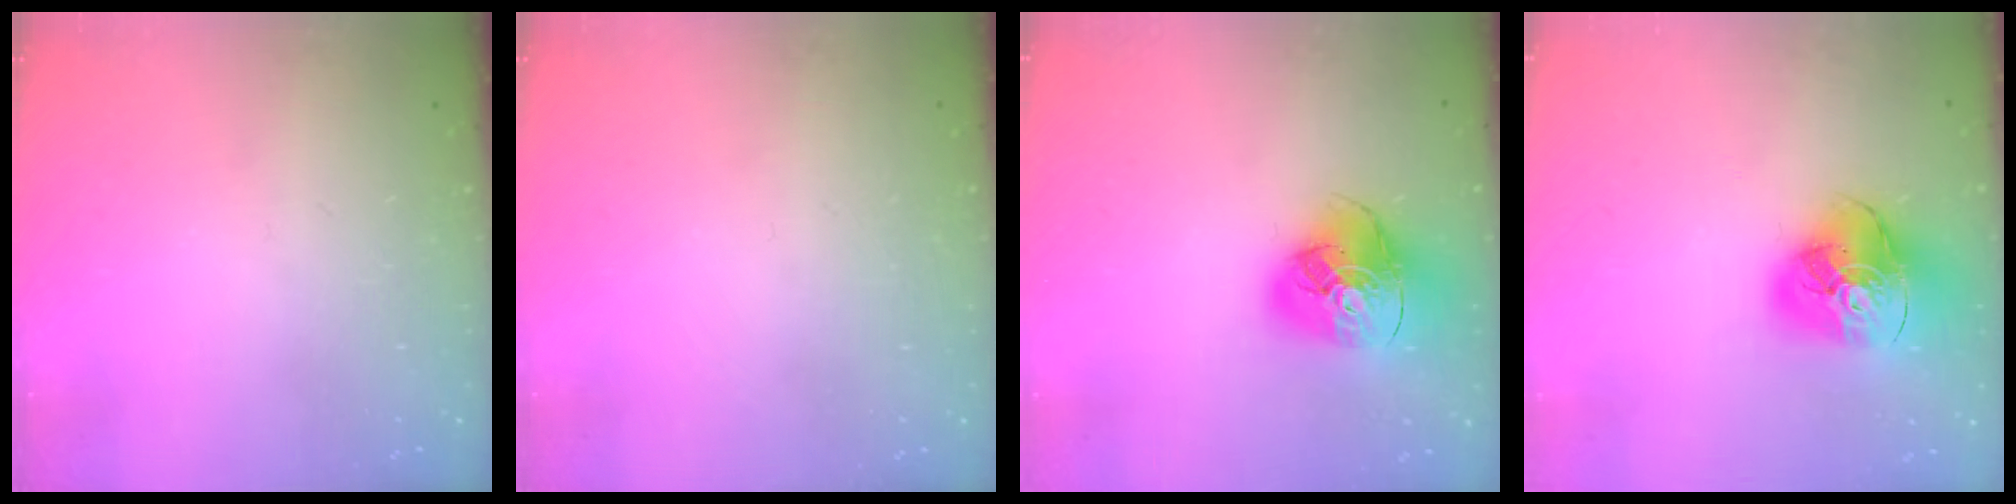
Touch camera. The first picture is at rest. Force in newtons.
{"total": 0.7, "press": 0.7, "slide": 0.1}
{"total": 15.5, "press": 15.4, "slide": 1.8}
{"total": 19.0, "press": 18.8, "slide": 2.2}